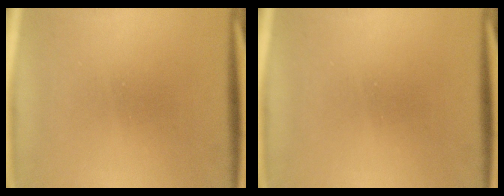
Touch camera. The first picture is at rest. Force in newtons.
{"total": 0.0}